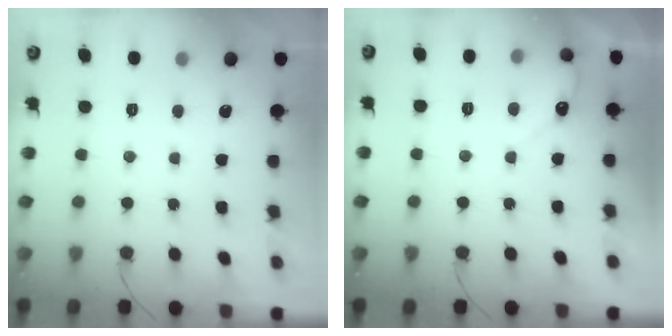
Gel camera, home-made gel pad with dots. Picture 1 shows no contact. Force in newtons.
{"total": 3.9, "press": 3.9, "slide": 0.3}